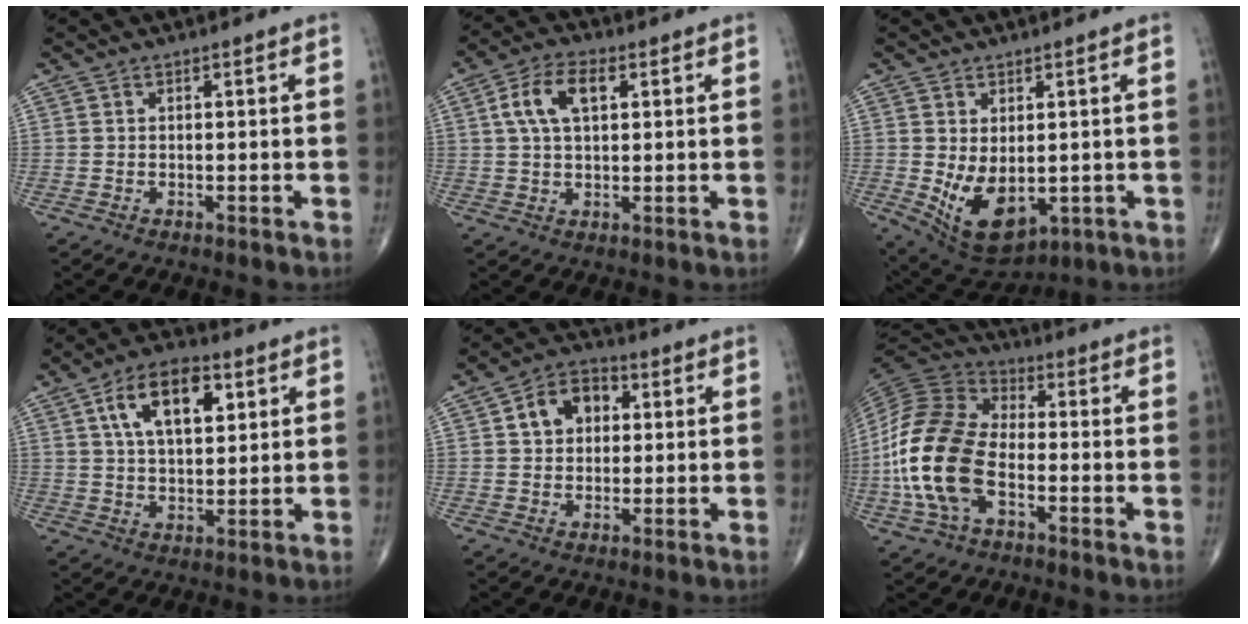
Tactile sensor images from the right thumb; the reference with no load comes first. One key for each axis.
{"total": 8.4, "fx": 2.5, "fy": 4.3, "fz": 6.7, "tx": -0.128, "ty": 0.012, "tz": 0.044}
{"total": 10.8, "fx": -1.4, "fy": 6.4, "fz": 8.6, "tx": -0.132, "ty": -0.009, "tz": 0.005}
{"total": 12.4, "fx": 4.6, "fy": 6.4, "fz": 9.6, "tx": -0.147, "ty": -0.005, "tz": 0.076}
{"total": 8.5, "fx": 2.0, "fy": 6.2, "fz": 5.4, "tx": -0.064, "ty": 0.013, "tz": 0.025}
{"total": 17.9, "fx": -4.1, "fy": 10.3, "fz": 14.0, "tx": -0.297, "ty": 0.025, "tz": -0.083}